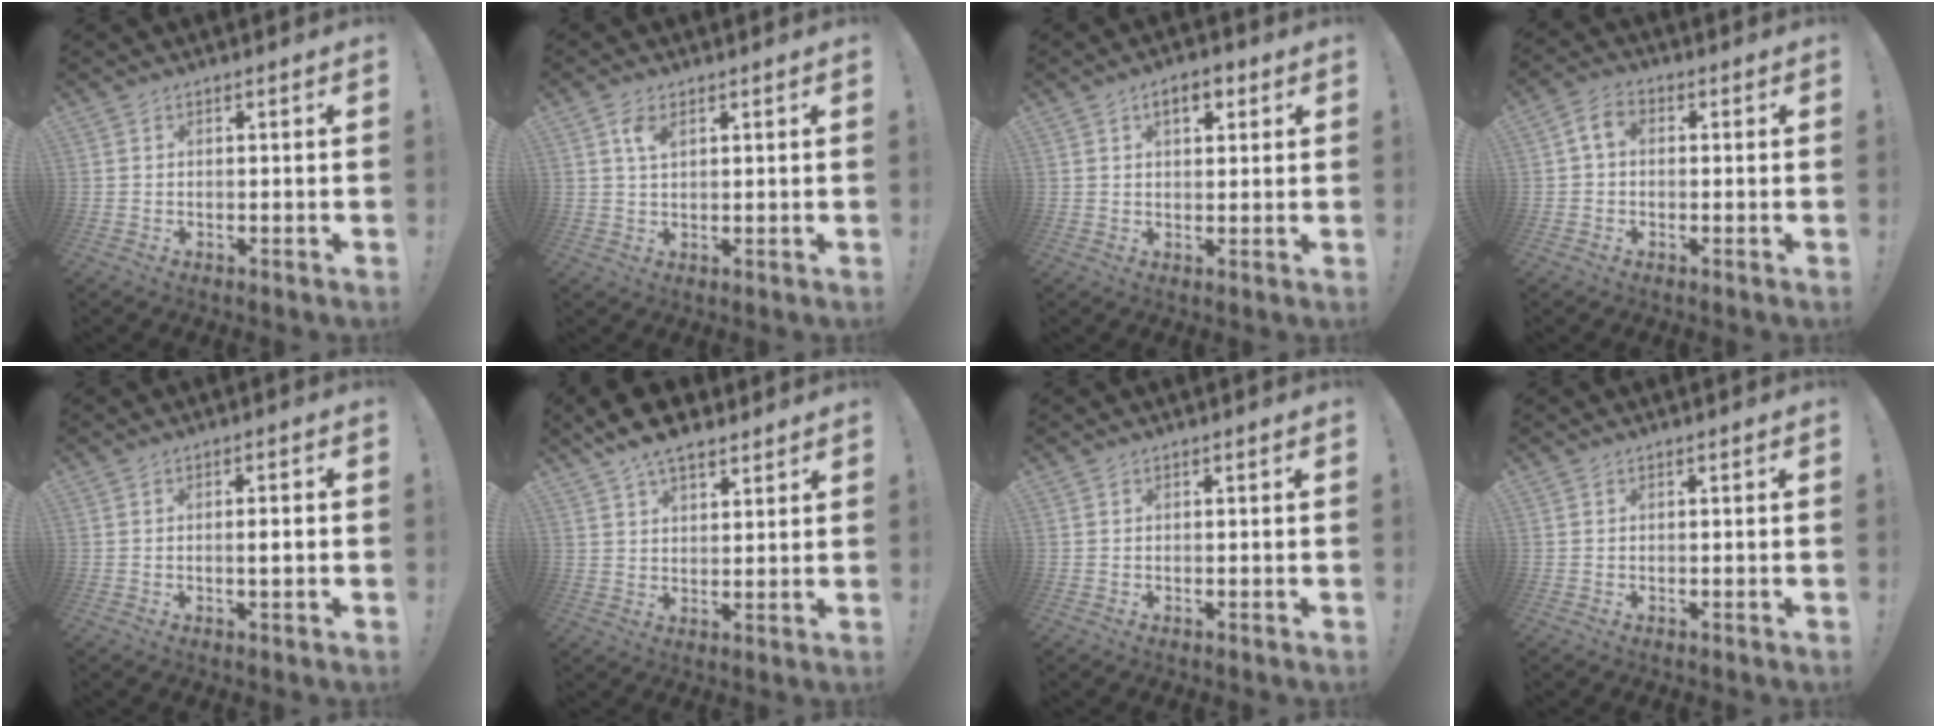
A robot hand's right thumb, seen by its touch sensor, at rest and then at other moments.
{"total": 3.7, "force": [1.7, 2.0, 2.6], "torque": [-0.042, -0.003, 0.028]}
{"total": 5.2, "force": [2.4, 2.8, 3.7], "torque": [-0.054, 0.002, 0.039]}
{"total": 4.9, "force": [0.6, 3.3, 3.6], "torque": [-0.075, 0.008, 0.013]}
{"total": 2.6, "force": [-0.3, 0.0, 2.5], "torque": [-0.030, -0.007, -0.011]}
{"total": 8.7, "force": [6.5, 4.1, 4.2], "torque": [-0.062, -0.030, 0.120]}
{"total": 0.0}
{"total": 0.0}